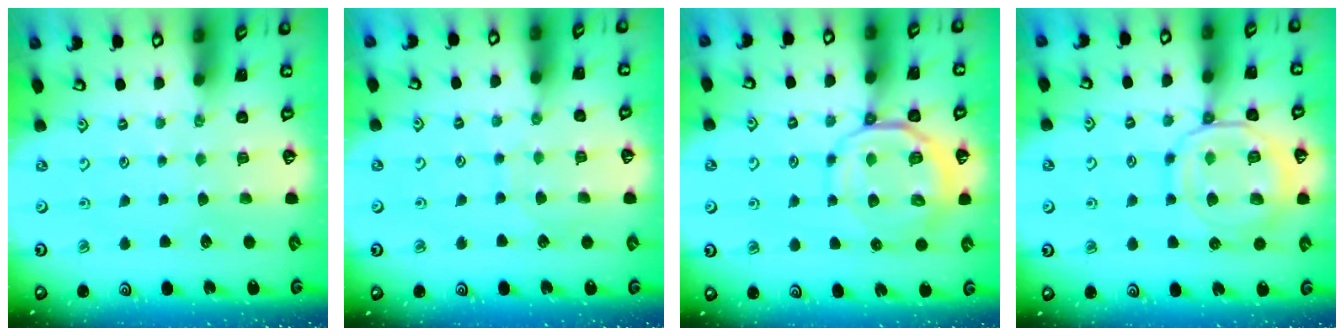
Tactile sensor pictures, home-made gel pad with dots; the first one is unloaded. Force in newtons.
{"total": 5.9, "press": 5.9, "slide": 0.5}
{"total": 10.9, "press": 10.7, "slide": 2.1}
{"total": 14.4, "press": 14.4, "slide": 1.3}